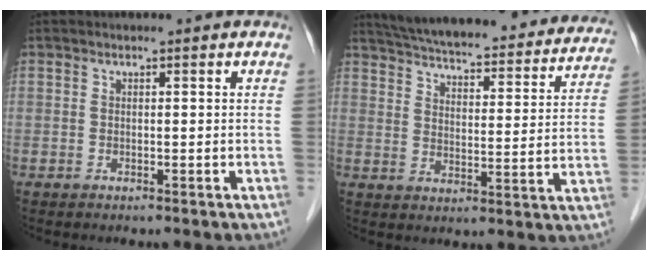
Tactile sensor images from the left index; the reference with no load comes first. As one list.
[{"total": 29.6, "force": [26.7, 6.2, 11.3], "torque": [-0.184, -0.029, 0.333]}]